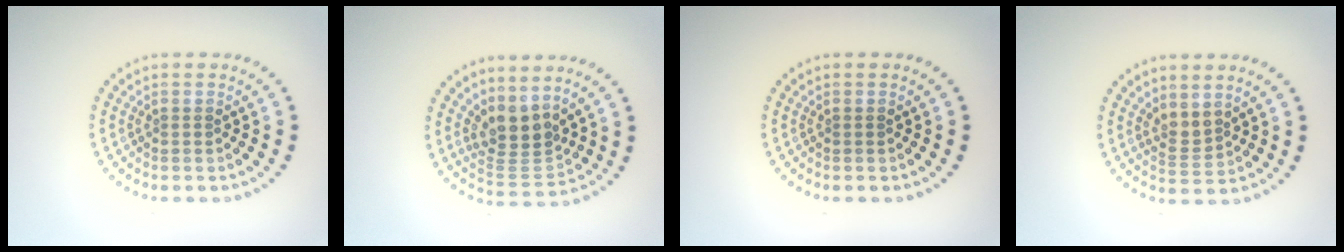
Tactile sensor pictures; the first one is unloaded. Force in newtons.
{"total": 3.7, "press": 3.0, "slide": 2.1}
{"total": 0.0}
{"total": 1.9, "press": 1.6, "slide": 1.1}